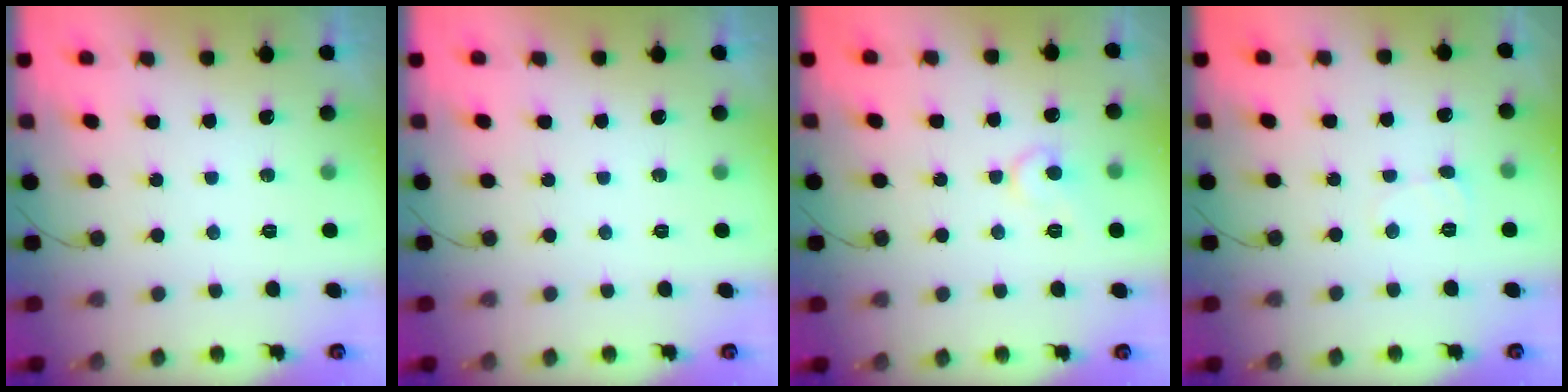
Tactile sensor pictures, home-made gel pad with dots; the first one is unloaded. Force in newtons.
{"total": 0.0}
{"total": 7.9, "press": 7.9, "slide": 0.8}
{"total": 3.7, "press": 3.6, "slide": 0.4}